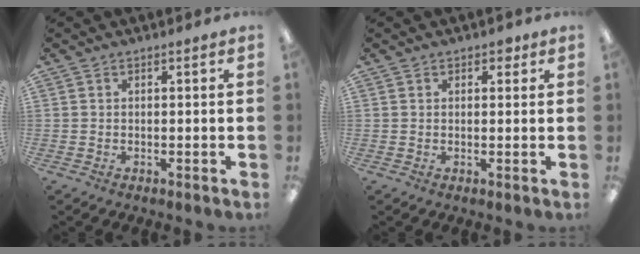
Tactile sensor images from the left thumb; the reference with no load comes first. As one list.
[{"total": 1.9, "force": [1.1, 1.3, 0.9], "torque": [-0.003, -0.002, 0.016]}]